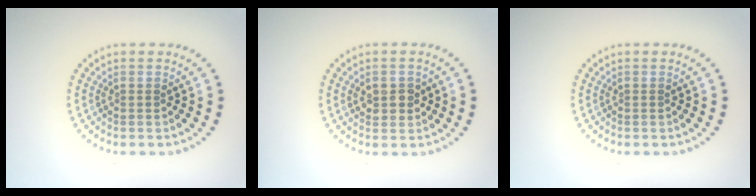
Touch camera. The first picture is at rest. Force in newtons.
{"total": 1.9, "press": 1.9, "slide": 0.3}
{"total": 0.0}